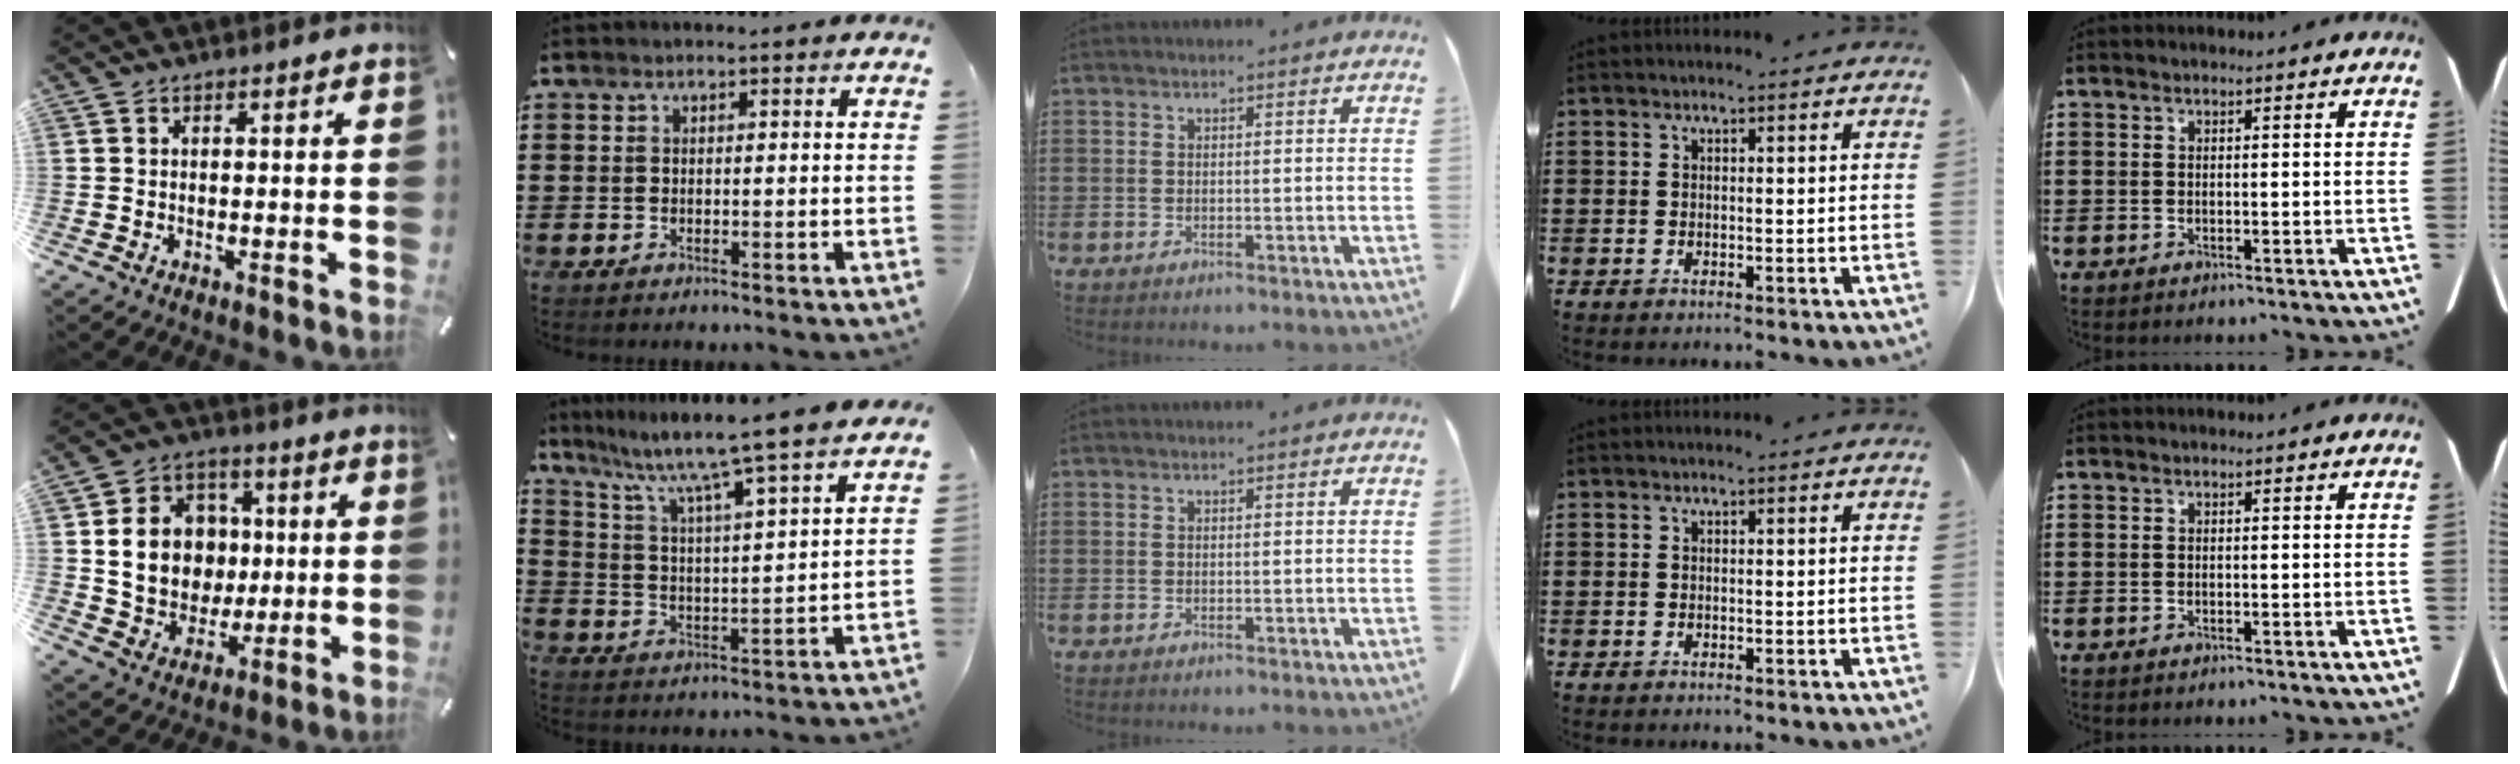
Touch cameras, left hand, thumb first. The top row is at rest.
{"thumb": {"total": 13.9, "force": [1.4, 12.4, 6.2], "torque": [-0.111, 0.009, 0.035]}, "index": {"total": 7.4, "force": [6.1, -1.2, 4.0], "torque": [-0.103, -0.052, 0.093]}}